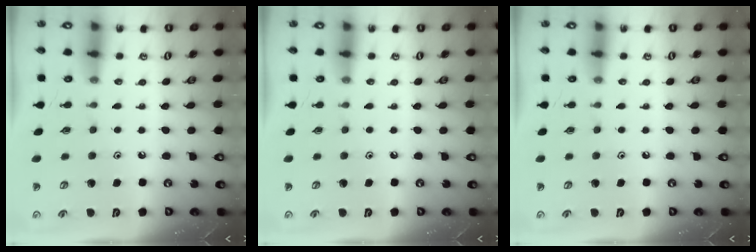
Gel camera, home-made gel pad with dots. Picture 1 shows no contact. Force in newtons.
{"total": 0.0}
{"total": 0.0}